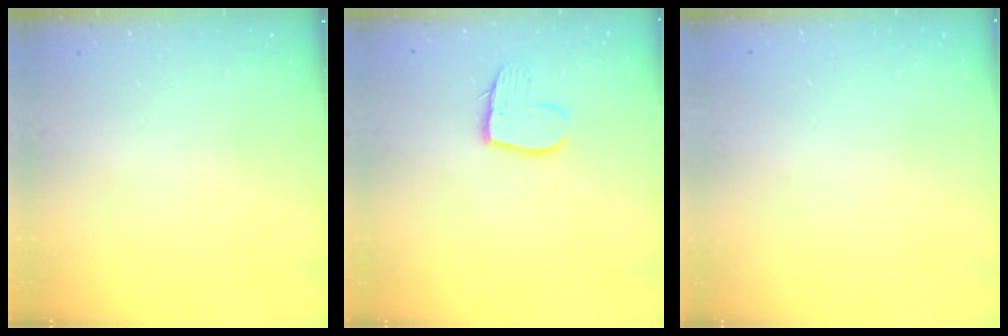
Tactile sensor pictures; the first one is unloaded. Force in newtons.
{"total": 10.7, "press": 10.6, "slide": 0.8}
{"total": 0.0}